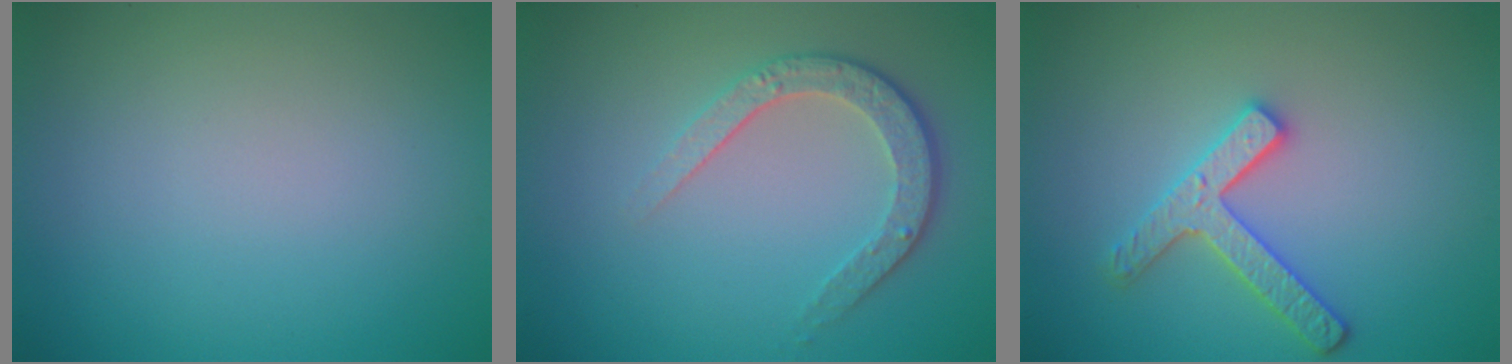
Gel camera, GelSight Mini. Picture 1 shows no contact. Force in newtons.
{"total": 3.5, "press": 2.8, "slide": 2.2}
{"total": 3.2, "press": 3.0, "slide": 0.9}